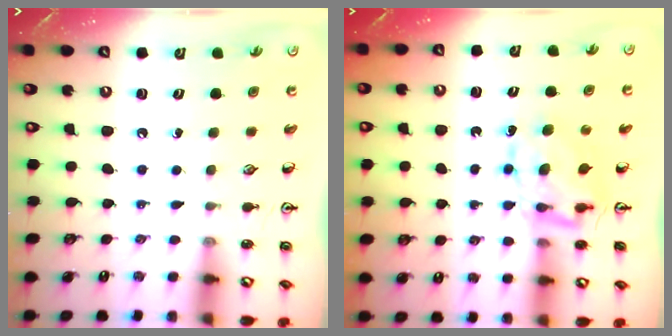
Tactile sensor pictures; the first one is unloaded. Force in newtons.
{"total": 6.8, "press": 6.8, "slide": 0.4}